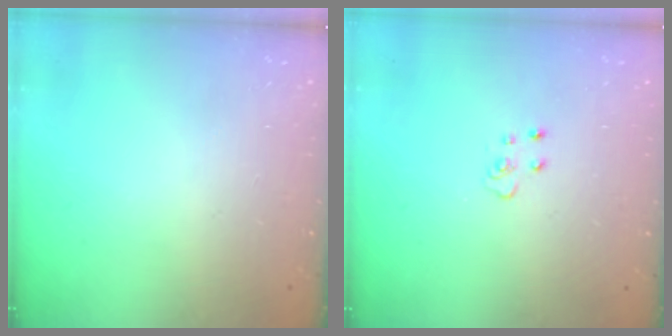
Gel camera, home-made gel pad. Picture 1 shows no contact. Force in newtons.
{"total": 4.4, "press": 4.3, "slide": 0.3}